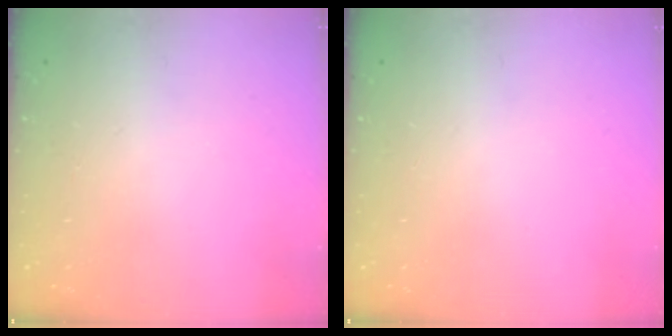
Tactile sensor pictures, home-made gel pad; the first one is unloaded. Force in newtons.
{"total": 0.0}